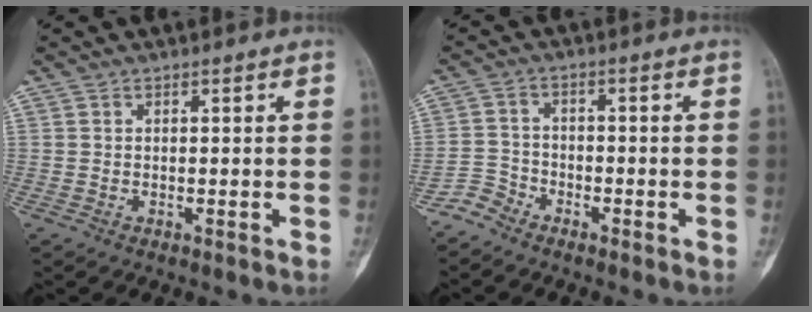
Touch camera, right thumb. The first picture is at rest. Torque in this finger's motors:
{"motor_torque": [2.59, 2.42, -0.38, -0.33, -0.02]}